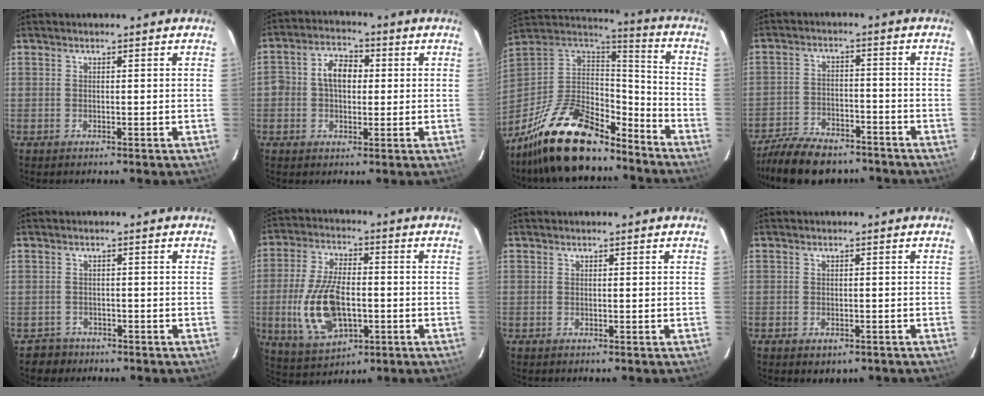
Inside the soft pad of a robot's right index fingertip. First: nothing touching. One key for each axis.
{"total": 6.5, "fx": 0.3, "fy": 4.8, "fz": 4.4, "tx": -0.081, "ty": 0.023, "tz": 0.003}
{"total": 24.8, "fx": -18.4, "fy": 9.8, "fz": 13.5, "tx": -0.271, "ty": -0.004, "tz": -0.298}
{"total": 15.4, "fx": -12.6, "fy": 6.2, "fz": 6.3, "tx": -0.150, "ty": -0.002, "tz": -0.192}
{"total": 2.9, "fx": -1.9, "fy": 2.1, "fz": -0.4, "tx": -0.001, "ty": 0.009, "tz": -0.030}
{"total": 14.7, "fx": -2.9, "fy": 7.7, "fz": 12.2, "tx": -0.258, "ty": -0.005, "tz": -0.041}
{"total": 0.0}
{"total": 2.8, "fx": -1.5, "fy": 1.9, "fz": 1.4, "tx": -0.026, "ty": -0.007, "tz": -0.017}